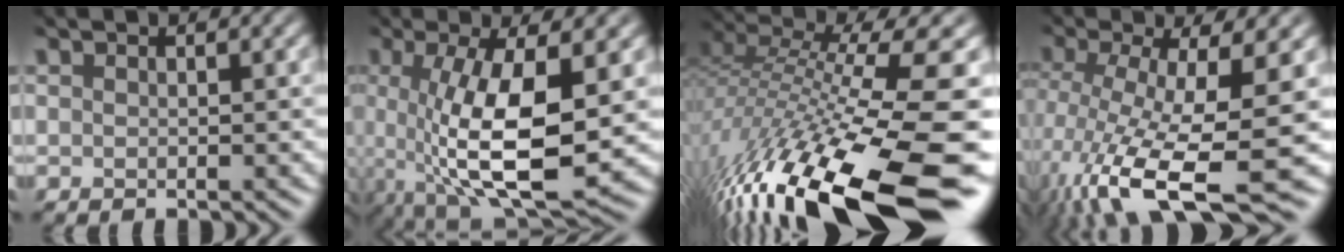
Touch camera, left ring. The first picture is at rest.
{"total": 9.7, "force": [-2.0, 3.1, 9.0], "torque": [-0.170, -0.028, -0.029]}
{"total": 16.3, "force": [-9.1, 3.5, 13.1], "torque": [-0.262, -0.010, -0.150]}
{"total": 12.1, "force": [-5.0, 3.1, 10.6], "torque": [-0.206, -0.024, -0.077]}